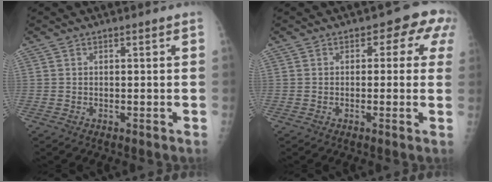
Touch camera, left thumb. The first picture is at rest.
{"total": 5.5, "force": [1.5, 3.6, 3.9], "torque": [0.006, 0.008, 0.000]}